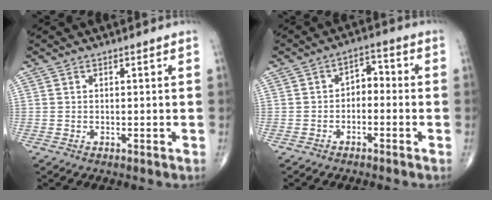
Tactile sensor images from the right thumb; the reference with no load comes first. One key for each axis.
{"total": 4.2, "fx": -1.3, "fy": 2.8, "fz": 2.9, "tx": -0.031, "ty": 0.031, "tz": -0.030}